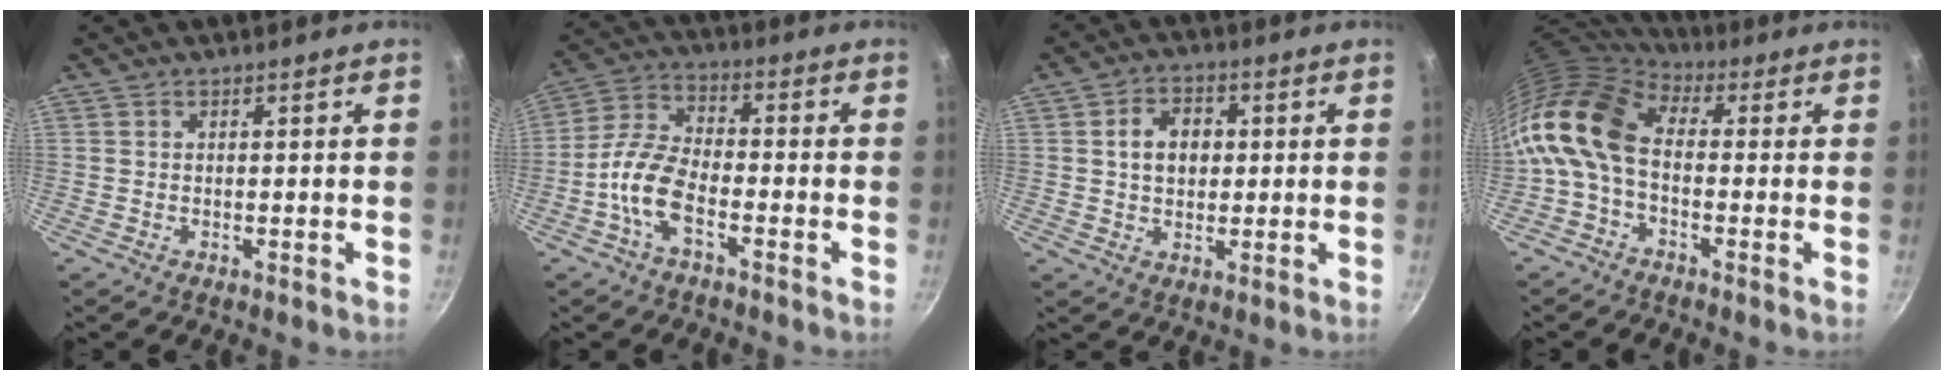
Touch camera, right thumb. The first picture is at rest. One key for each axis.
{"total": 9.7, "fx": -4.1, "fy": 4.5, "fz": 7.6, "tx": -0.152, "ty": 0.036, "tz": -0.094}
{"total": 6.9, "fx": 0.9, "fy": 5.3, "fz": 4.4, "tx": -0.049, "ty": 0.010, "tz": 0.011}
{"total": 12.7, "fx": -1.2, "fy": 8.1, "fz": 9.8, "tx": -0.183, "ty": 0.027, "tz": -0.043}